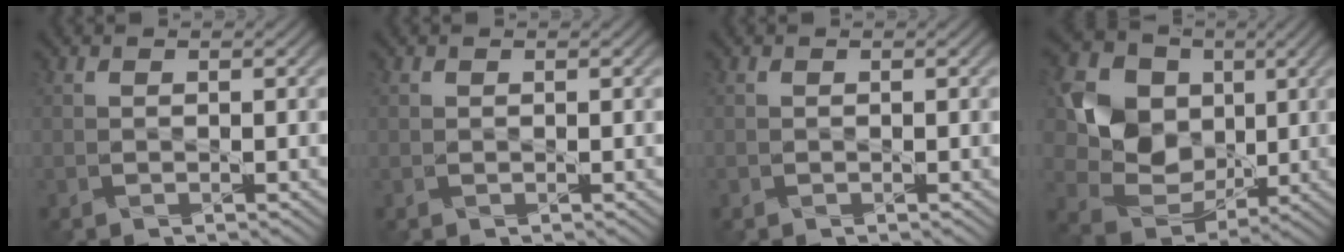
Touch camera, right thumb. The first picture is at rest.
{"total": 0.0}
{"total": 0.0}
{"total": 9.6, "force": [2.2, 8.2, 4.5], "torque": [-0.116, -0.006, 0.035]}